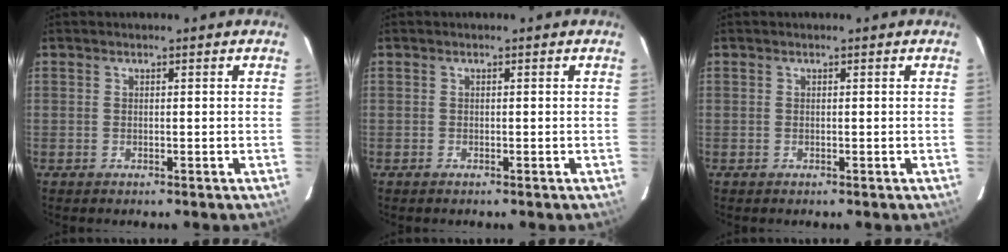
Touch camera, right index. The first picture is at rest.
{"total": 0.0}
{"total": 0.0}